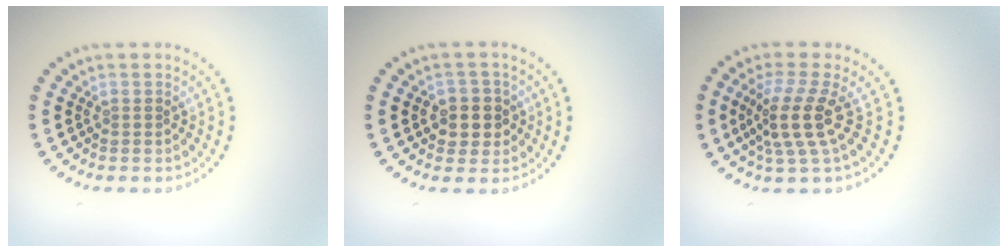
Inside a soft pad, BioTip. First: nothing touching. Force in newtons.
{"total": 2.9, "press": 2.7, "slide": 0.9}
{"total": 3.9, "press": 2.7, "slide": 2.8}